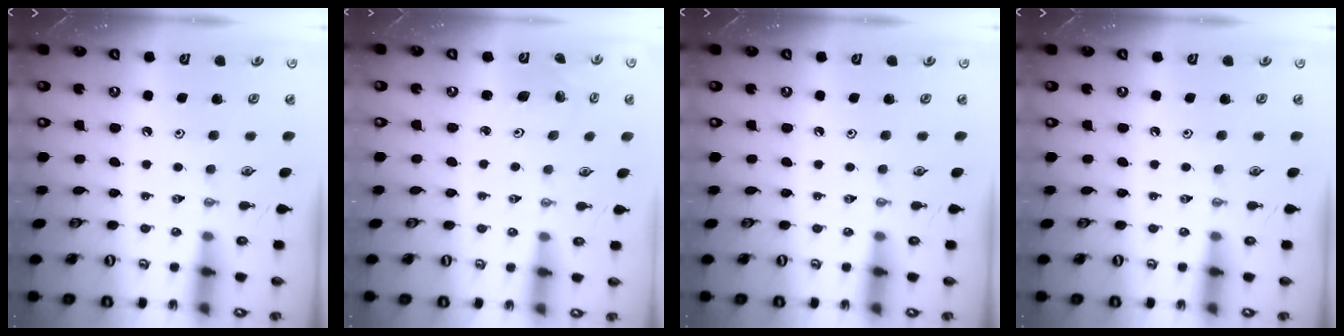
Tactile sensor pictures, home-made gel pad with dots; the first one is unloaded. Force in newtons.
{"total": 2.3, "press": 2.3, "slide": 0.2}
{"total": 0.0}
{"total": 0.0}